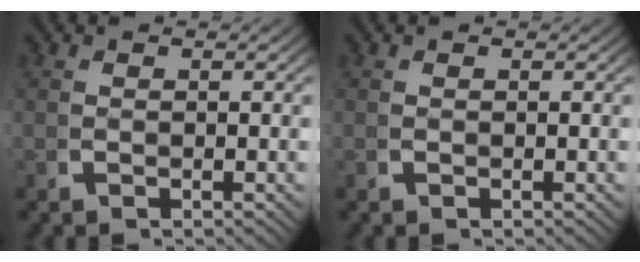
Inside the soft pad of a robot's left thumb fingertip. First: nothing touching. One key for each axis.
{"total": 0.0}